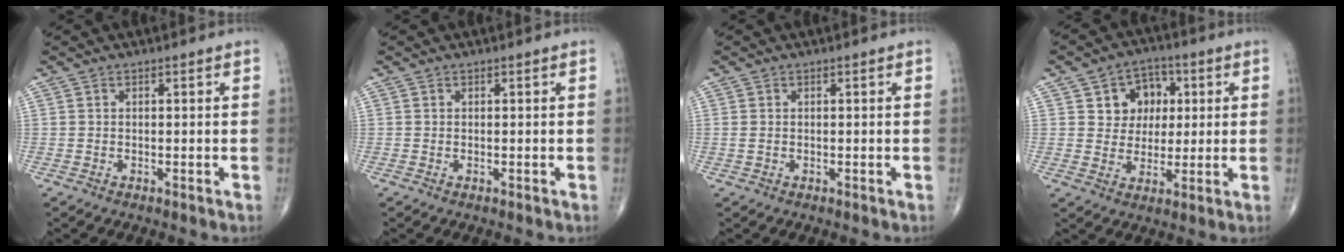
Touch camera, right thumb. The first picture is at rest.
{"total": 0.0}
{"total": 0.9, "force": [0.0, 0.7, 0.5], "torque": [-0.015, 0.004, 0.006]}
{"total": 8.9, "force": [2.5, 7.6, 4.0], "torque": [-0.012, -0.002, 0.038]}